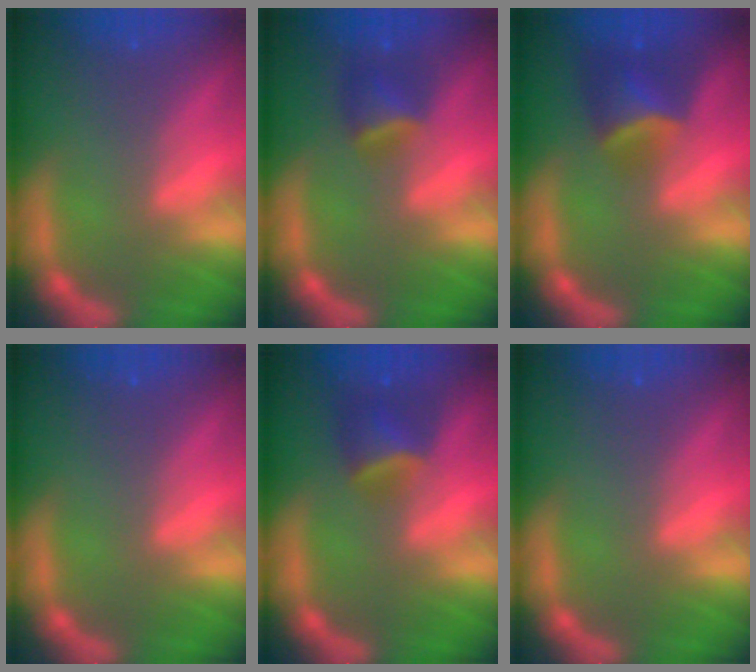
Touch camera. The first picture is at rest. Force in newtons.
{"total": 2.9}
{"total": 4.4}
{"total": 0.0}
{"total": 3.4}
{"total": 0.0}